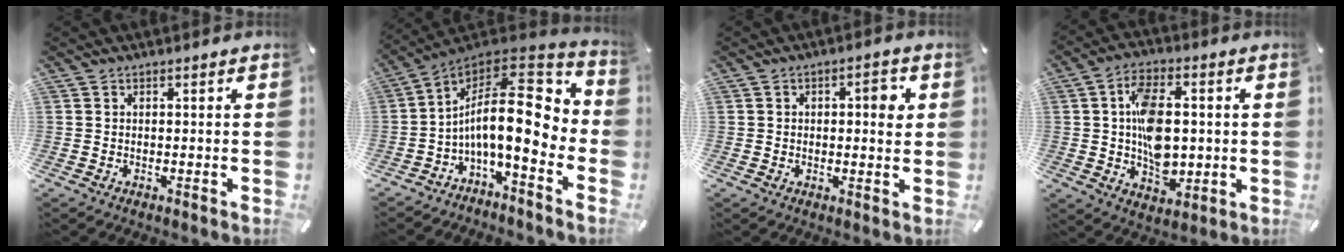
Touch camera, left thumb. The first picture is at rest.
{"total": 18.6, "force": [-1.0, 7.6, 16.9], "torque": [-0.302, -0.034, -0.025]}
{"total": 4.7, "force": [0.8, 2.3, 4.1], "torque": [-0.048, -0.001, 0.003]}
{"total": 12.8, "force": [0.4, 8.3, 9.7], "torque": [-0.161, 0.011, 0.009]}